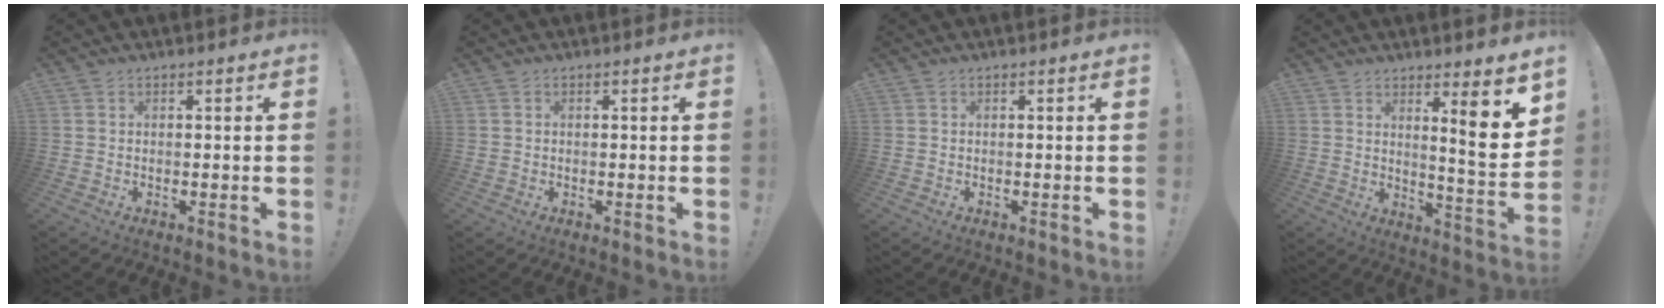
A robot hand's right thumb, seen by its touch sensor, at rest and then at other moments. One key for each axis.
{"total": 0.6, "fx": -0.1, "fy": 0.5, "fz": 0.1, "tx": 0.000, "ty": 0.002, "tz": -0.002}
{"total": 0.0}
{"total": 10.7, "fx": 5.0, "fy": 0.5, "fz": 9.4, "tx": -0.118, "ty": -0.049, "tz": 0.071}